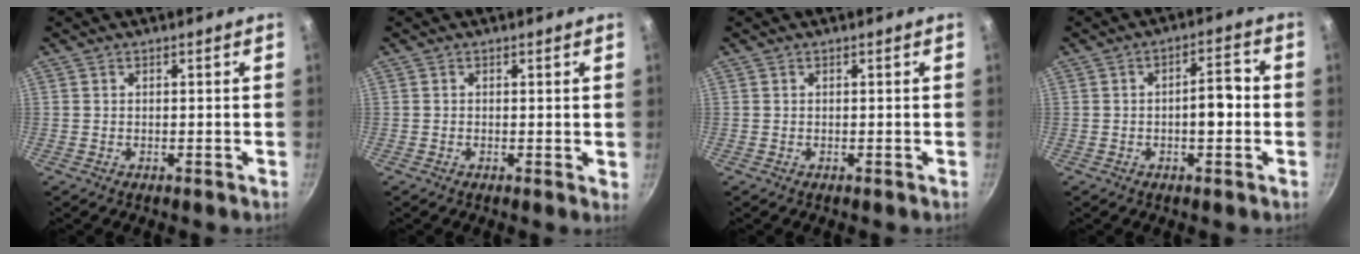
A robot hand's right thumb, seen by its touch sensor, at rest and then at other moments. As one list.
[{"total": 0.9, "force": [0.1, 0.4, 0.8], "torque": [-0.009, -0.001, -0.001]}, {"total": 0.0}, {"total": 5.8, "force": [-0.9, 2.5, 5.1], "torque": [-0.061, 0.023, -0.016]}]